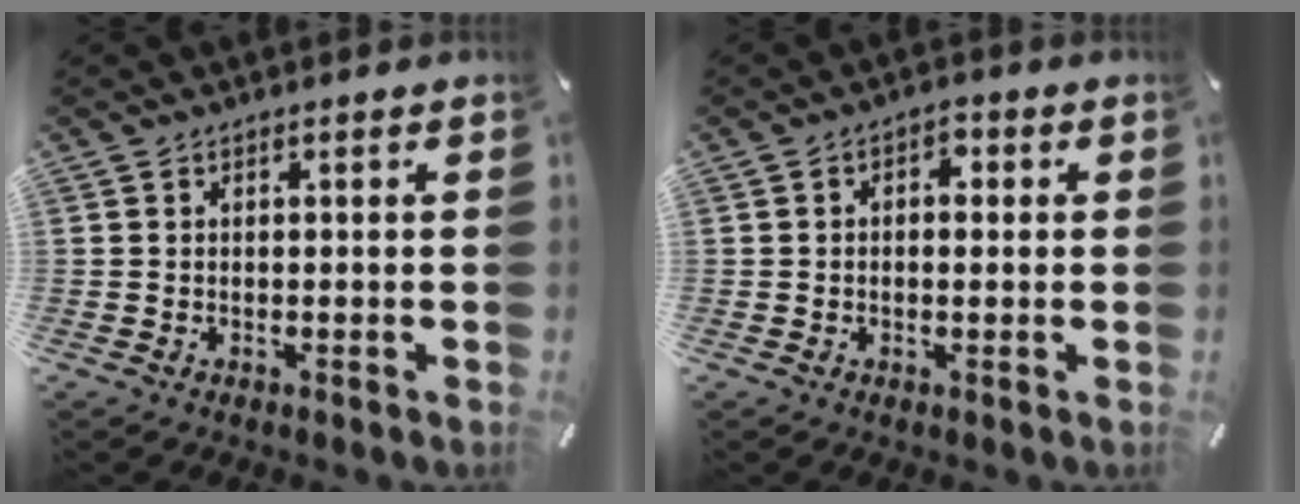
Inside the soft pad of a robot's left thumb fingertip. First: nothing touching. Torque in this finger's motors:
{"motor_torque": [0.13, -0.13, 0.15, 0.14, -0.06]}